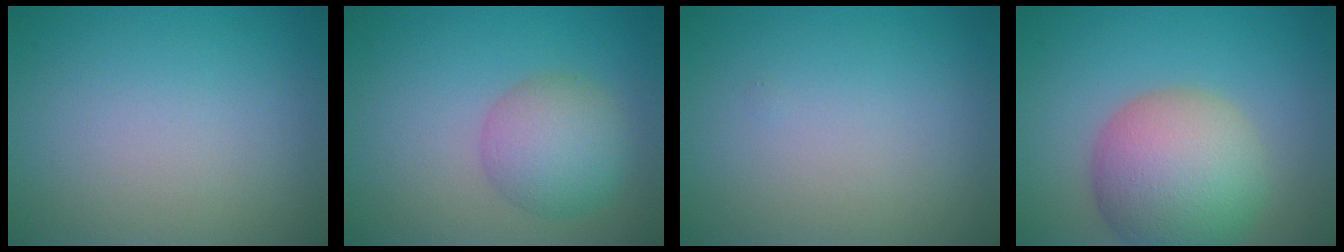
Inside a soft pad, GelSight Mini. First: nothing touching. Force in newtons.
{"total": 4.8, "press": 4.8, "slide": 0.1}
{"total": 0.0}
{"total": 9.1, "press": 9.1, "slide": 0.7}